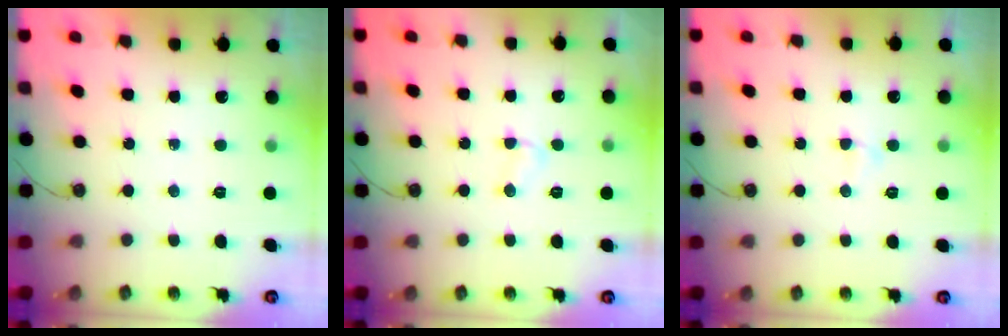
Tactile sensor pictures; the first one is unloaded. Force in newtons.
{"total": 2.7, "press": 2.6, "slide": 0.4}
{"total": 2.4, "press": 2.4, "slide": 0.4}